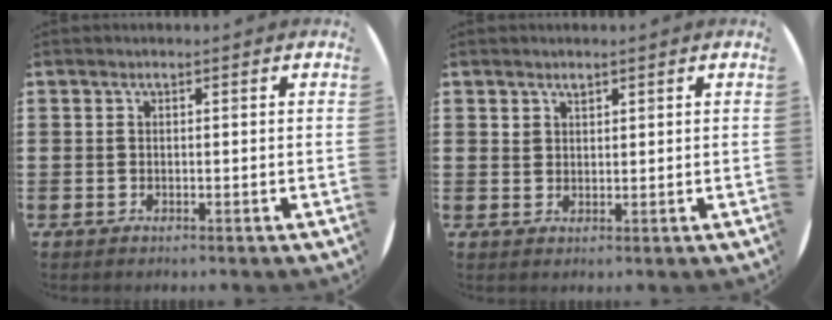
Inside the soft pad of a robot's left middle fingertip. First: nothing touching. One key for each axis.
{"total": 1.2, "fx": 1.1, "fy": 0.4, "fz": -0.1, "tx": 0.016, "ty": -0.004, "tz": 0.018}